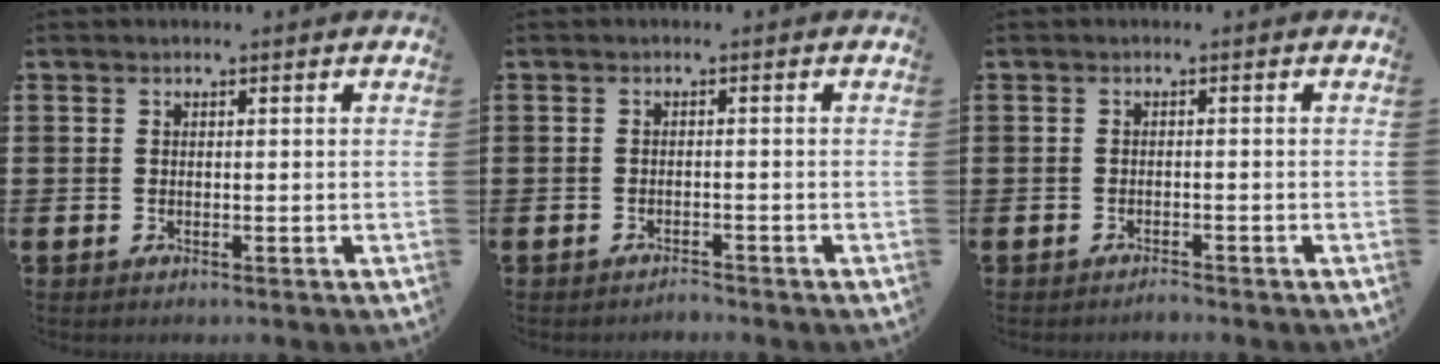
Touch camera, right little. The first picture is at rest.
{"total": 1.1, "force": [-1.1, 0.0, 0.0], "torque": [-0.005, 0.001, -0.022]}
{"total": 0.9, "force": [-0.9, 0.0, 0.1], "torque": [-0.005, -0.001, -0.019]}